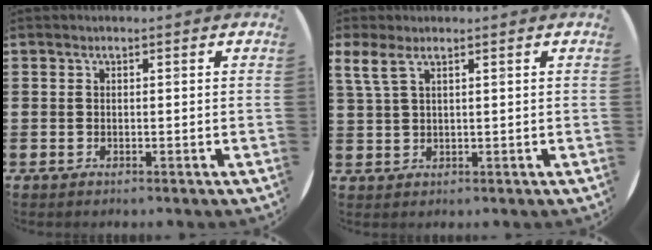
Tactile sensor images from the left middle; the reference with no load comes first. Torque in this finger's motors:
{"motor_torque": [-0.32, -0.48, 0.36, 0.11]}